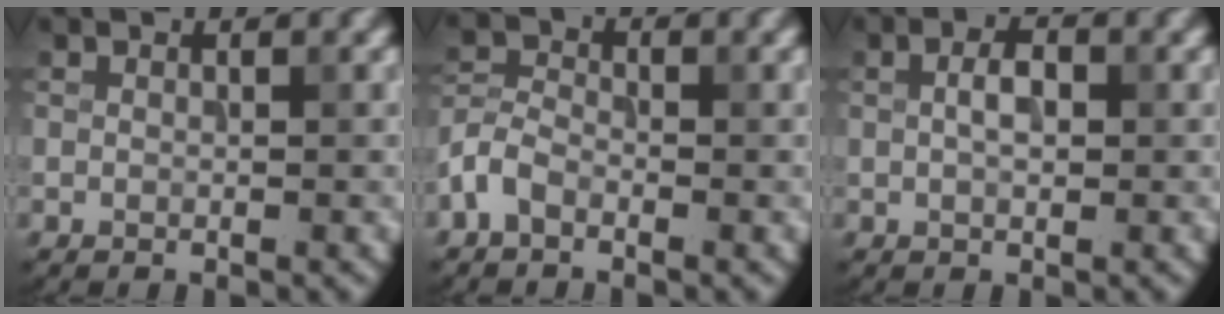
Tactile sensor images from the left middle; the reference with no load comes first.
{"total": 2.6, "force": [-1.6, 1.5, 1.4], "torque": [-0.028, 0.008, -0.044]}
{"total": 2.3, "force": [0.2, 1.2, 1.9], "torque": [-0.039, 0.003, 0.001]}